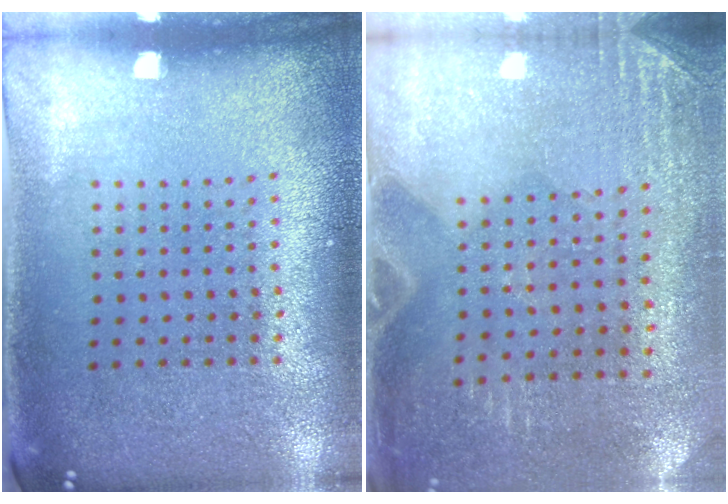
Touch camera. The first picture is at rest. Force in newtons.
{"total": 2.8, "press": 2.5, "slide": 1.3}